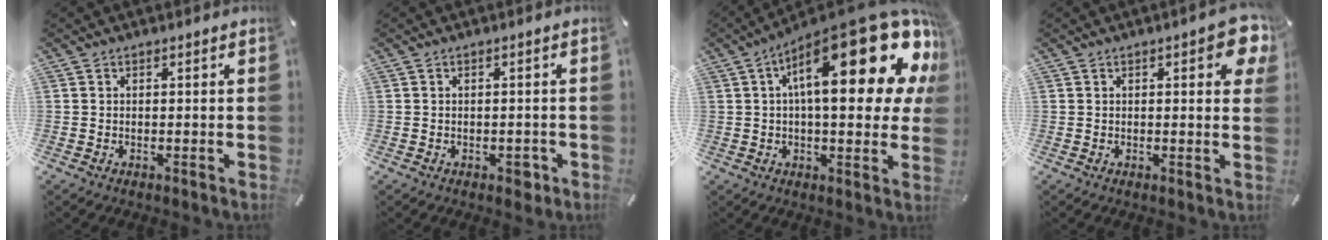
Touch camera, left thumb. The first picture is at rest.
{"total": 2.7, "force": [-1.0, 1.7, 1.9], "torque": [-0.023, 0.004, -0.019]}
{"total": 29.1, "force": [11.5, 10.4, 24.7], "torque": [-0.389, -0.082, 0.187]}
{"total": 6.8, "force": [2.8, 2.5, 5.7], "torque": [-0.065, -0.013, 0.040]}